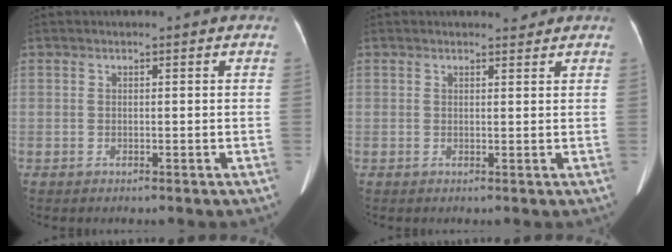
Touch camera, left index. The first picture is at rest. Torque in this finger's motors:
{"motor_torque": [0.45, -0.38, 0.01, 0.03]}